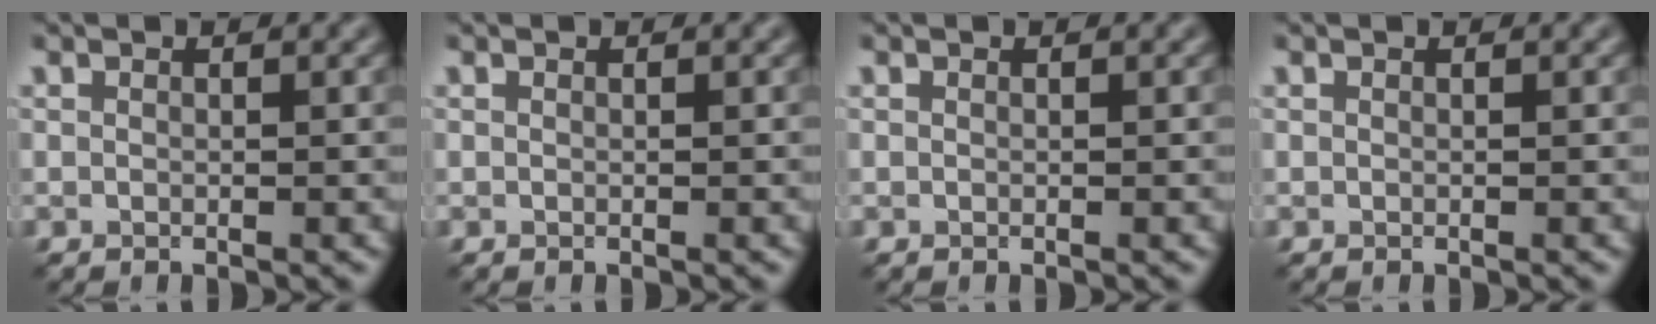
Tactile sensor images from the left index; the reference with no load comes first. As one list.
[{"total": 0.0}, {"total": 0.0}, {"total": 0.0}]